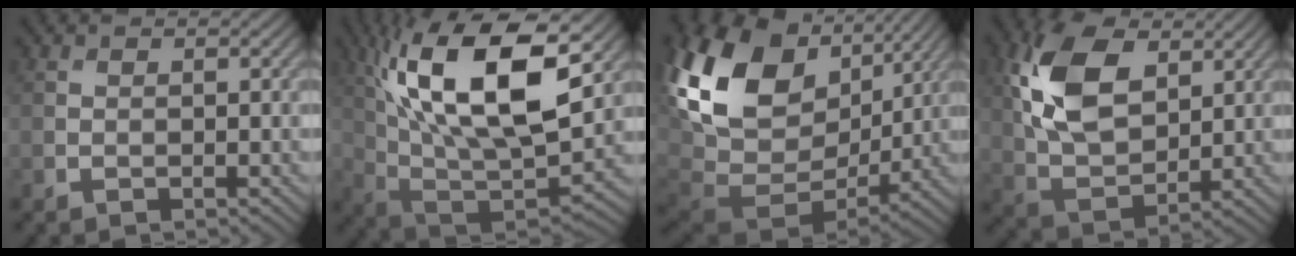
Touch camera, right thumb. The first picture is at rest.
{"total": 18.8, "force": [6.9, 7.6, 15.8], "torque": [-0.326, 0.019, 0.129]}
{"total": 19.6, "force": [5.7, 13.3, 13.2], "torque": [-0.296, -0.014, 0.128]}
{"total": 12.9, "force": [4.7, 7.6, 9.3], "torque": [-0.223, 0.015, 0.091]}